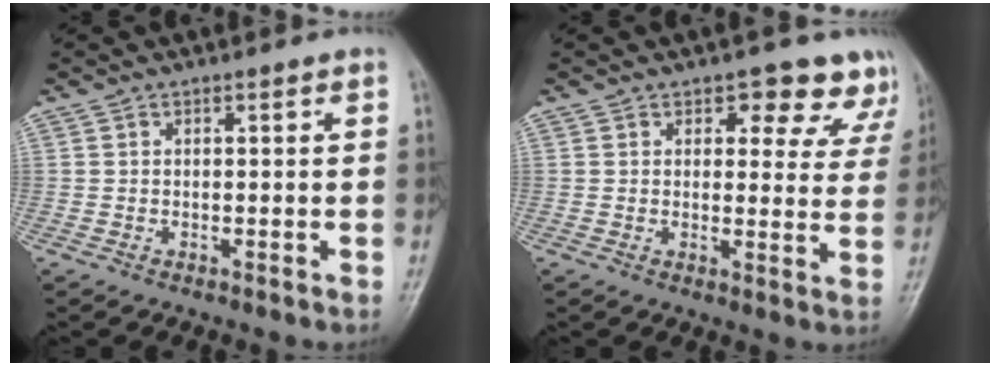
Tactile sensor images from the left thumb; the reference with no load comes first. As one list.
[{"total": 9.2, "force": [6.8, 4.9, 3.7], "torque": [0.008, -0.032, 0.064]}]